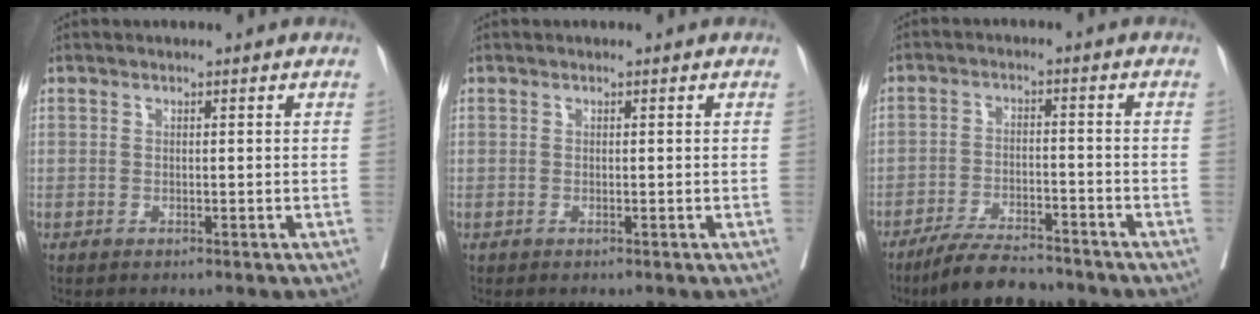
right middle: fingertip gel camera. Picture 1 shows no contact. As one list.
[{"total": 0.0}, {"total": 8.6, "force": [-7.6, 1.5, 3.6], "torque": [-0.060, -0.015, -0.131]}]